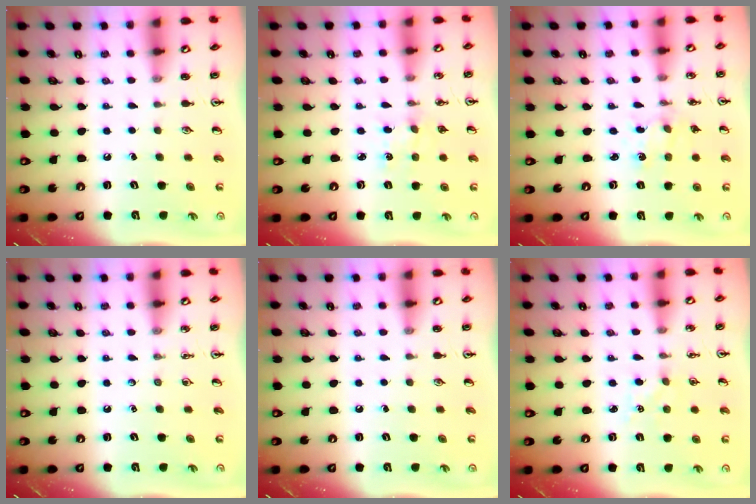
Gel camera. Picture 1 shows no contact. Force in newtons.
{"total": 2.6, "press": 2.6, "slide": 0.3}
{"total": 1.0, "press": 1.0, "slide": 0.2}
{"total": 0.0}
{"total": 0.0}
{"total": 4.2, "press": 4.1, "slide": 0.5}